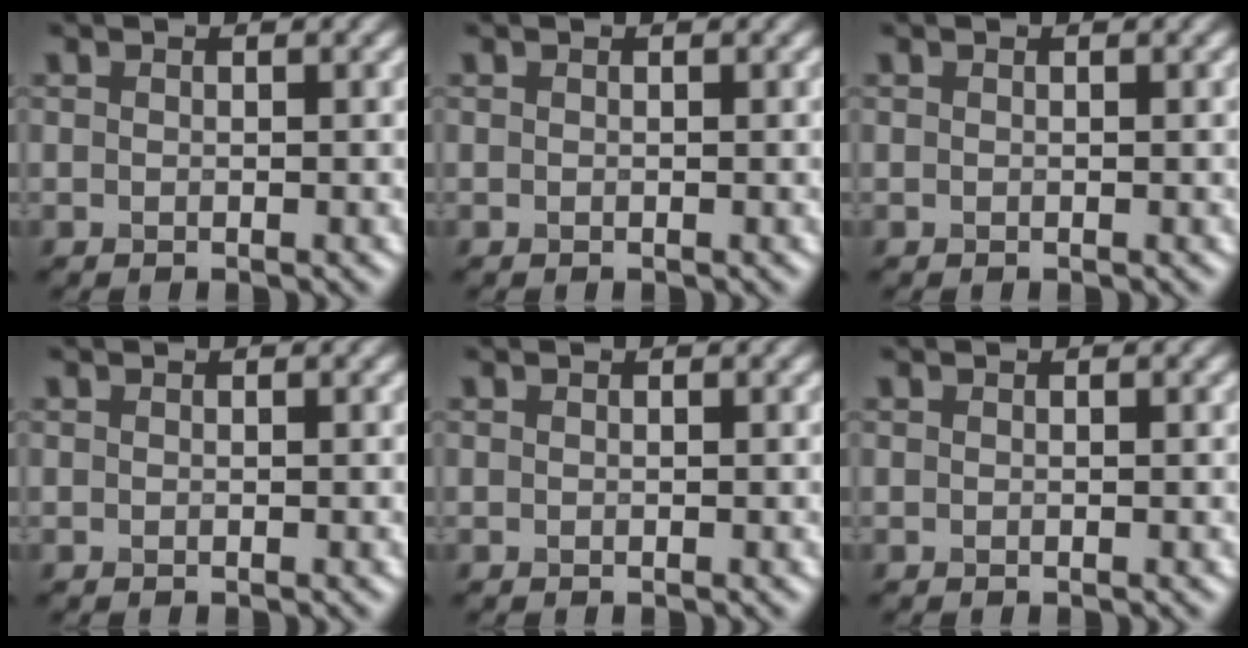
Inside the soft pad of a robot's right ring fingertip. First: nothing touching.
{"total": 0.0}
{"total": 0.0}
{"total": 0.0}
{"total": 0.0}
{"total": 0.0}